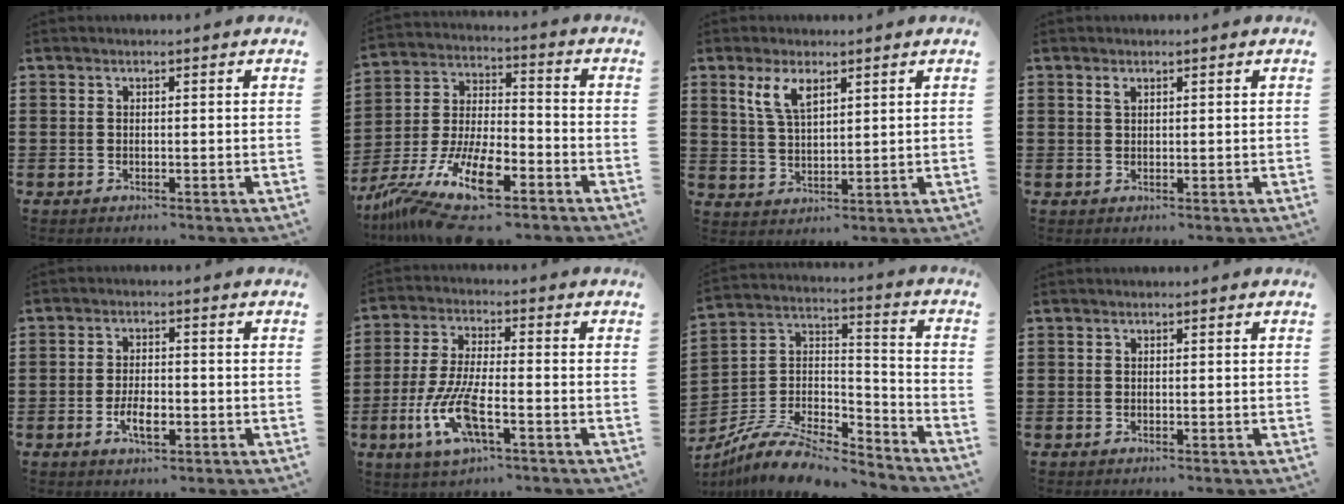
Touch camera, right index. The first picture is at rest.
{"total": 13.9, "force": [-8.6, 4.9, 9.8], "torque": [-0.207, 0.018, -0.158]}
{"total": 5.1, "force": [2.8, 2.2, 3.6], "torque": [-0.081, 0.006, 0.049]}
{"total": 0.9, "force": [0.6, 0.4, 0.6], "torque": [-0.014, 0.001, 0.010]}
{"total": 4.3, "force": [-1.7, 1.8, 3.5], "torque": [-0.061, 0.003, -0.029]}
{"total": 9.5, "force": [-3.9, 2.8, 8.1], "torque": [-0.192, -0.017, -0.076]}
{"total": 9.4, "force": [-7.9, 3.3, 4.0], "torque": [-0.086, 0.013, -0.156]}
{"total": 0.0}